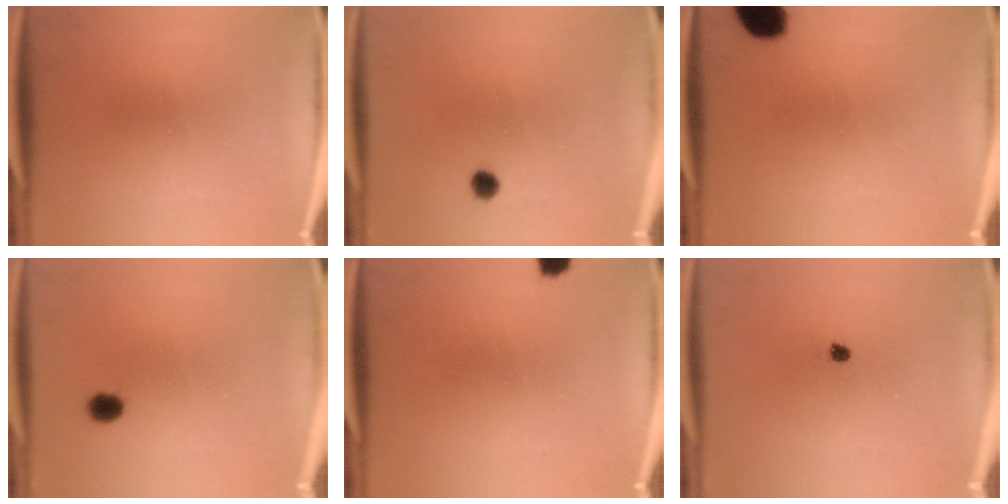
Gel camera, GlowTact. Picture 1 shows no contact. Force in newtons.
{"total": 1.8}
{"total": 7.6}
{"total": 3.1}
{"total": 2.2}
{"total": 1.3}